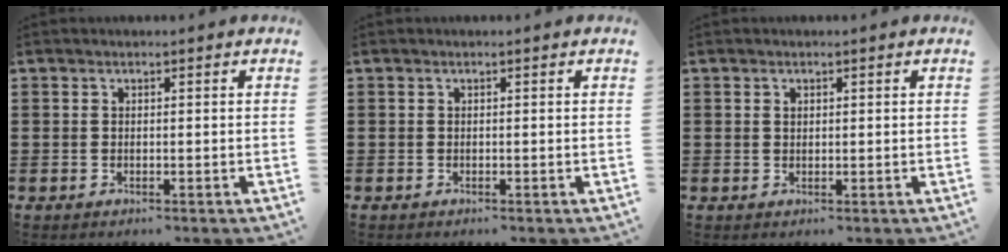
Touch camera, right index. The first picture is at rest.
{"total": 0.0}
{"total": 0.7, "force": [0.3, 0.5, 0.4], "torque": [-0.010, 0.003, 0.005]}